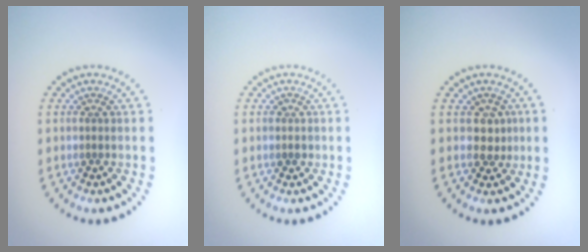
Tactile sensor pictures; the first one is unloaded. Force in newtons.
{"total": 0.8, "press": 0.7, "slide": 0.3}
{"total": 1.7, "press": 1.4, "slide": 1.0}